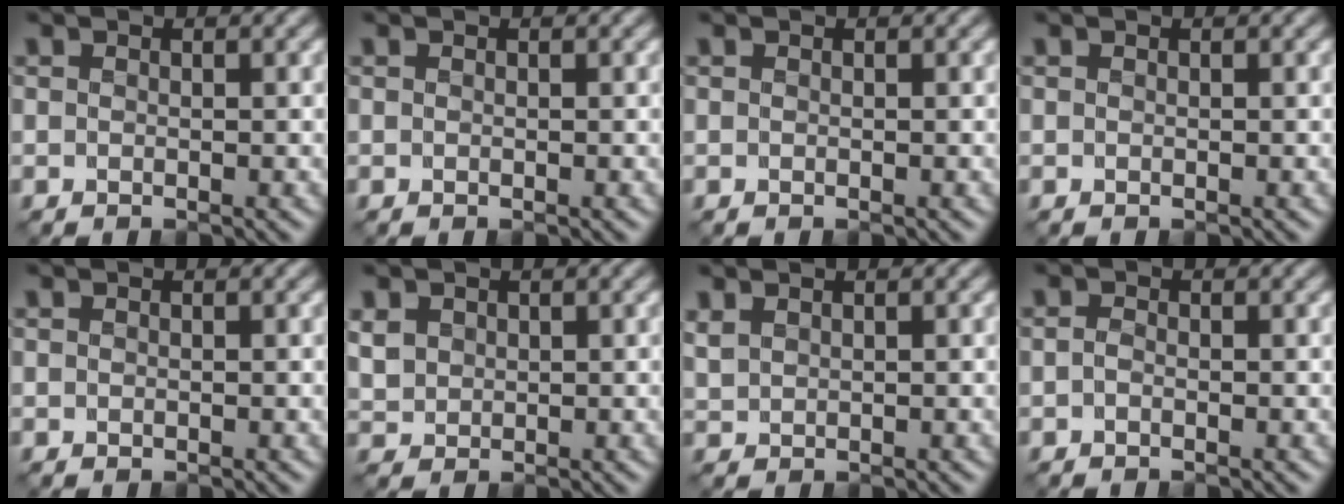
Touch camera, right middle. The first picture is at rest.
{"total": 0.0}
{"total": 0.0}
{"total": 0.0}
{"total": 0.0}
{"total": 2.0, "force": [0.8, 1.7, 0.7], "torque": [-0.023, -0.001, 0.019]}
{"total": 1.1, "force": [0.9, 0.5, 0.4], "torque": [-0.016, 0.000, 0.023]}
{"total": 0.6, "force": [-0.3, 0.4, 0.4], "torque": [-0.011, 0.000, -0.007]}